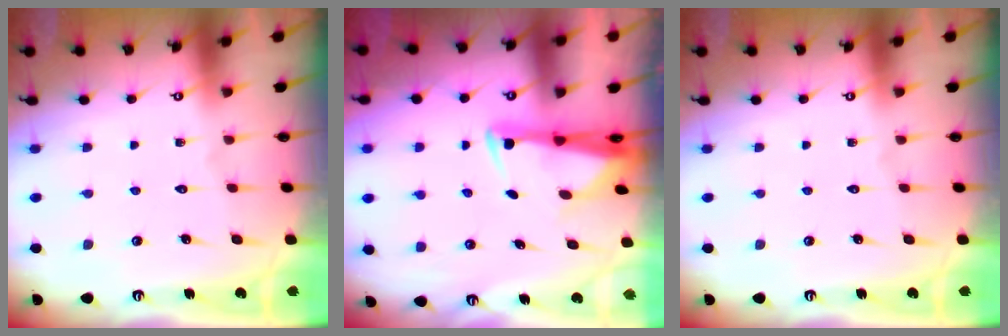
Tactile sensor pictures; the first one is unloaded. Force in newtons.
{"total": 2.8, "press": 2.6, "slide": 1.0}
{"total": 0.0}